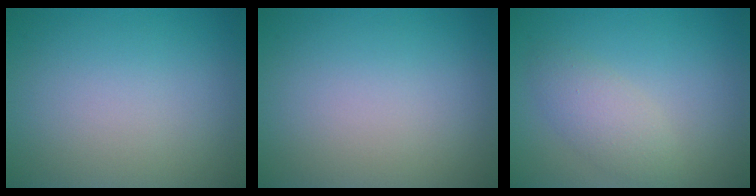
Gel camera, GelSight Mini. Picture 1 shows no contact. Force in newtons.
{"total": 0.0}
{"total": 2.6, "press": 2.6, "slide": 0.2}